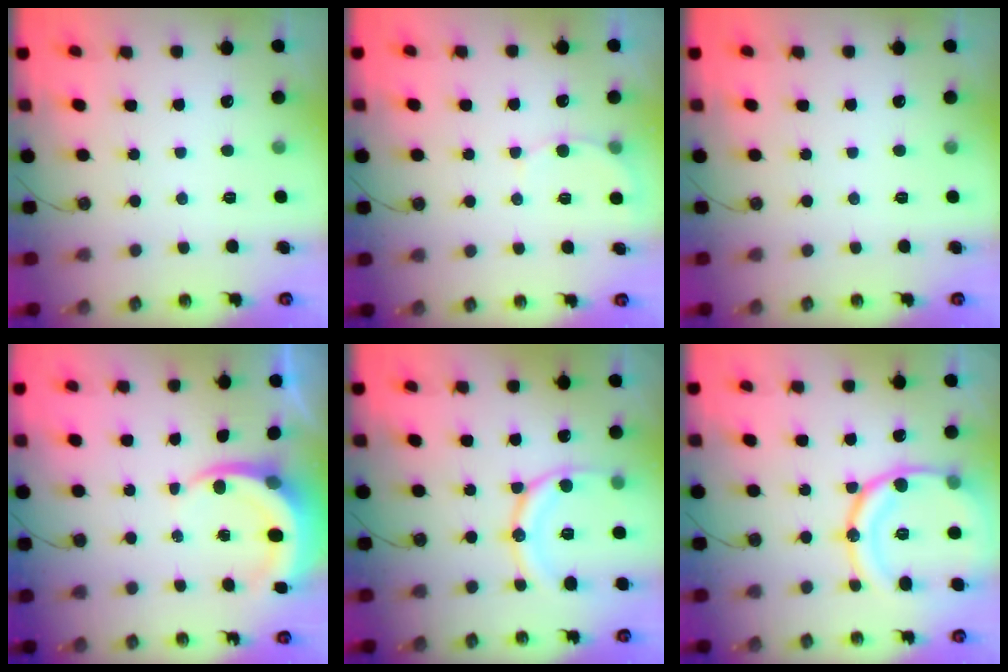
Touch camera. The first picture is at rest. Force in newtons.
{"total": 6.3, "press": 6.2, "slide": 0.5}
{"total": 0.0}
{"total": 5.5, "press": 5.5, "slide": 0.5}
{"total": 14.8, "press": 14.7, "slide": 1.5}
{"total": 20.7, "press": 20.5, "slide": 2.4}